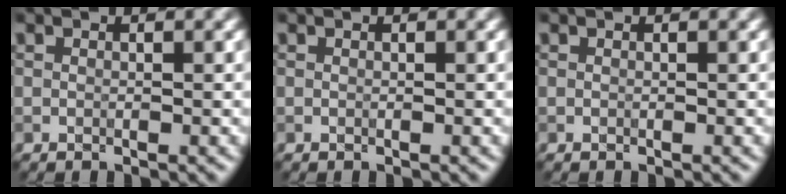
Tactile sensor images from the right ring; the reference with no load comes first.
{"total": 0.0}
{"total": 0.0}